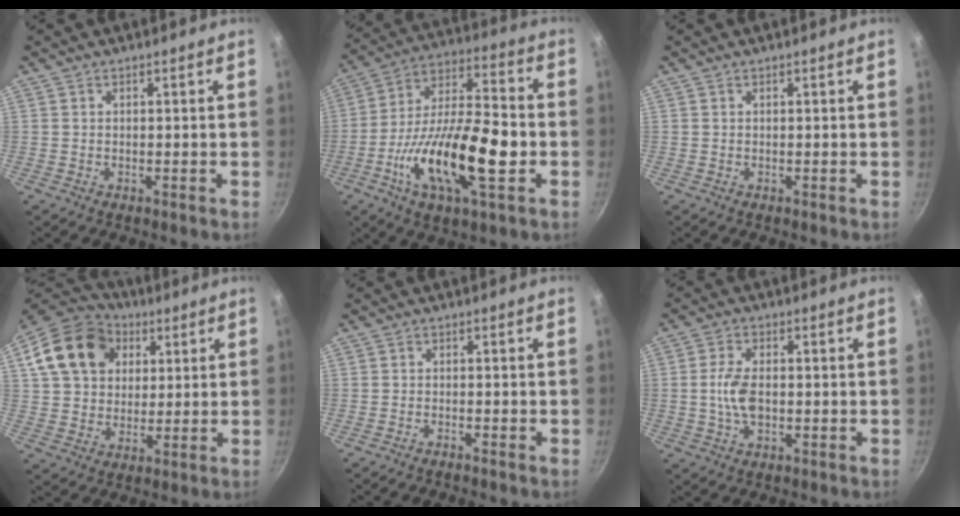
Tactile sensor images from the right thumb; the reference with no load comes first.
{"total": 21.9, "force": [-5.5, 8.3, 19.5], "torque": [-0.337, 0.033, -0.101]}
{"total": 0.0}
{"total": 18.3, "force": [5.8, 14.1, 10.1], "torque": [-0.169, 0.018, 0.095]}
{"total": 1.0, "force": [-0.9, -0.1, 0.3], "torque": [-0.018, 0.012, -0.015]}
{"total": 6.1, "force": [-0.5, 3.5, 5.0], "torque": [-0.095, 0.009, -0.013]}